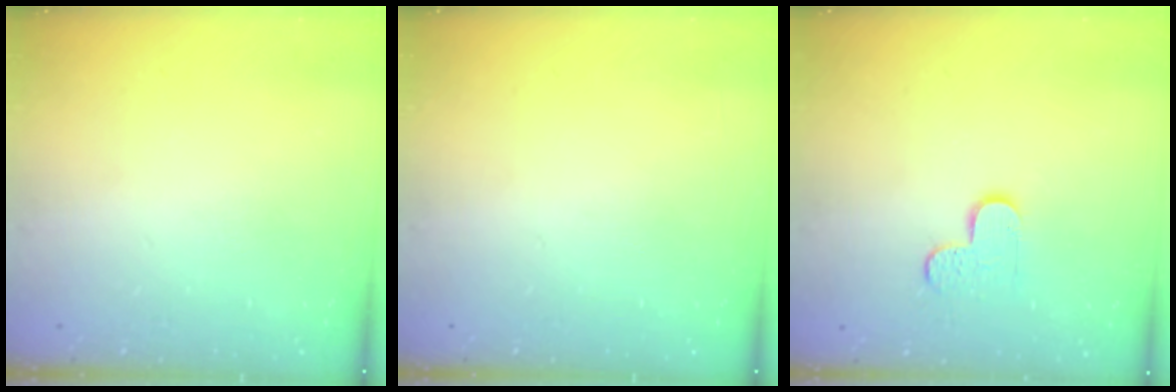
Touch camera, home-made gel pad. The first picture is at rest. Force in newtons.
{"total": 0.0}
{"total": 4.9, "press": 4.9, "slide": 0.2}